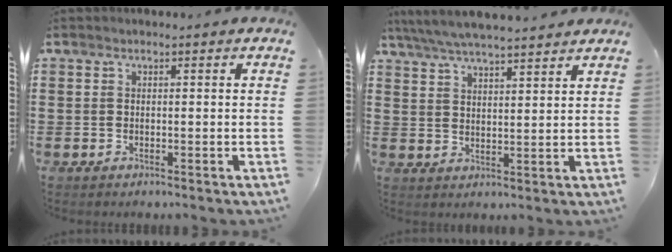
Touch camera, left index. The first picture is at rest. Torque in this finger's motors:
{"motor_torque": [1.12, -1.02, 0.71, 0.19]}